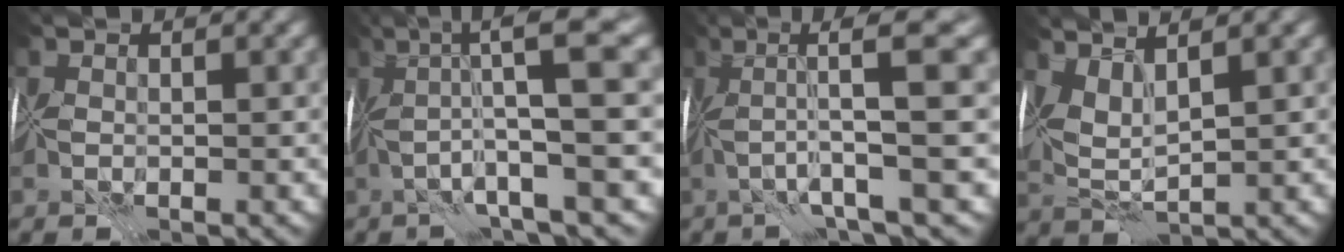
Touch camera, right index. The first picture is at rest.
{"total": 8.2, "force": [1.8, 0.5, 8.0], "torque": [-0.110, 0.024, 0.027]}
{"total": 7.5, "force": [1.4, 0.2, 7.3], "torque": [-0.105, 0.017, 0.027]}
{"total": 3.0, "force": [1.9, 0.6, 2.2], "torque": [-0.055, -0.001, 0.045]}